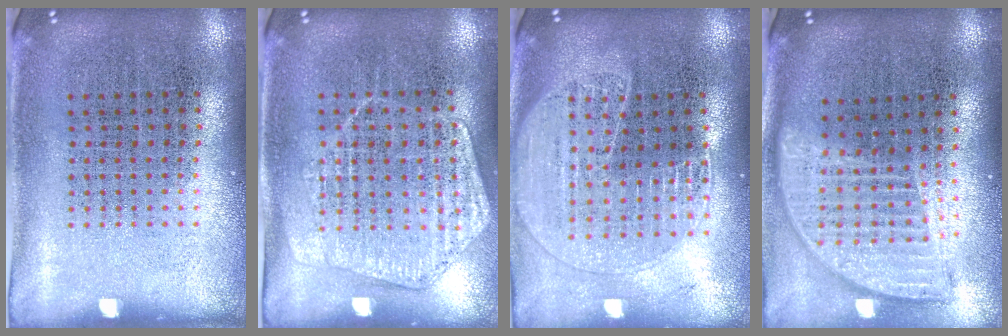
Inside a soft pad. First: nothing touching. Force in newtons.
{"total": 1.4, "press": 1.4, "slide": 0.3}
{"total": 1.7, "press": 1.5, "slide": 0.6}
{"total": 1.9, "press": 1.5, "slide": 1.1}